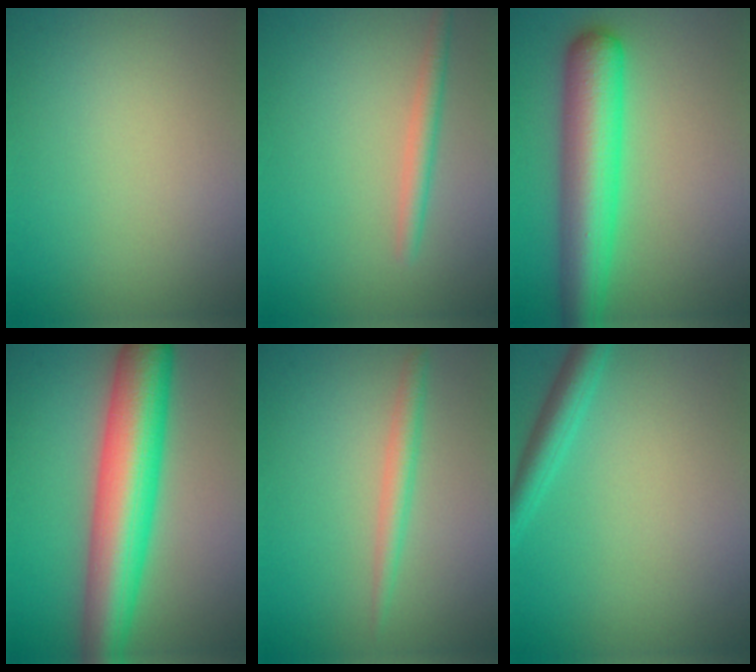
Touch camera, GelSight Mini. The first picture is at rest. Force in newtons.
{"total": 1.9, "press": 1.9, "slide": 0.0}
{"total": 7.9, "press": 7.9, "slide": 0.3}
{"total": 9.6, "press": 9.6, "slide": 0.2}
{"total": 1.8, "press": 1.8, "slide": 0.0}
{"total": 2.7, "press": 2.7, "slide": 0.2}